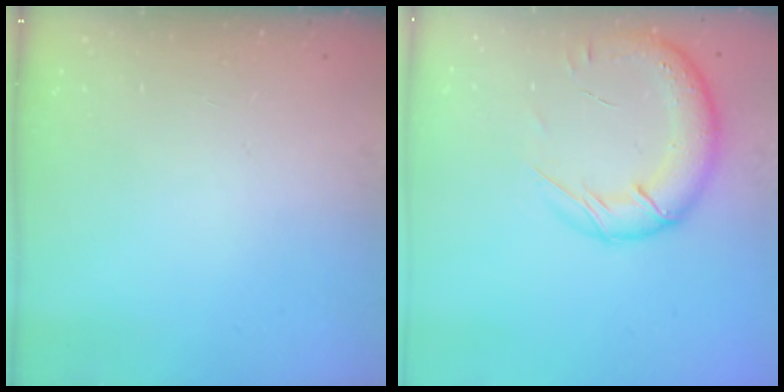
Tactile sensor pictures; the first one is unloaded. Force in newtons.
{"total": 18.0, "press": 17.4, "slide": 4.4}